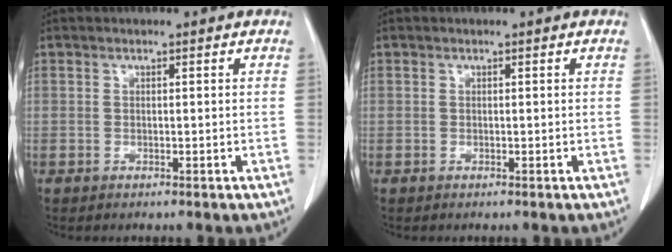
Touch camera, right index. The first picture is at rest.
{"total": 0.0}